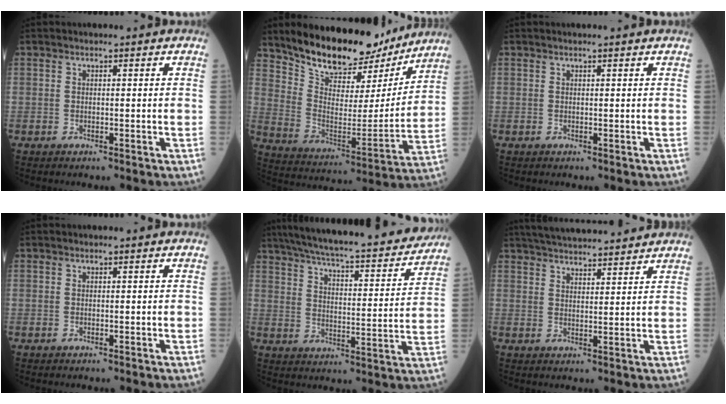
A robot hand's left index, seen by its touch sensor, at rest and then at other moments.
{"total": 18.2, "force": [15.9, 5.8, 6.5], "torque": [-0.110, -0.024, 0.255]}
{"total": 1.2, "force": [1.1, -0.1, 0.4], "torque": [-0.010, 0.003, 0.016]}
{"total": 0.0}
{"total": 26.4, "force": [23.1, 3.7, 12.3], "torque": [-0.204, -0.018, 0.308]}
{"total": 15.9, "force": [14.7, 2.1, 5.8], "torque": [-0.096, 0.034, 0.215]}